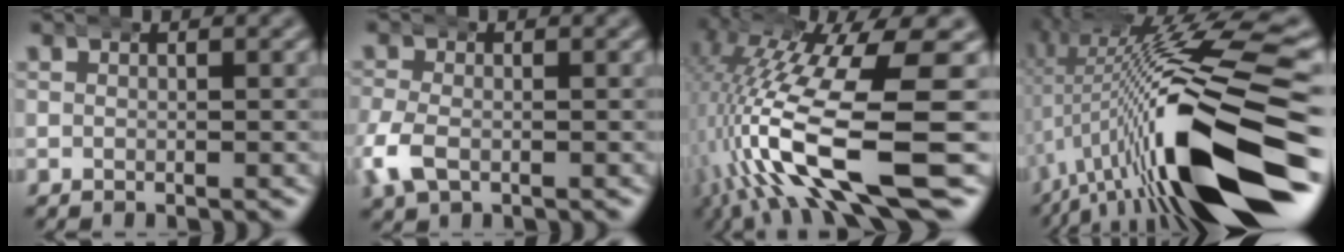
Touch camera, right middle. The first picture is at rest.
{"total": 3.2, "force": [-1.0, 2.3, 2.0], "torque": [-0.066, -0.006, -0.014]}
{"total": 14.2, "force": [-3.6, 5.7, 12.5], "torque": [-0.238, -0.020, -0.042]}
{"total": 15.6, "force": [-0.9, 4.3, 15.0], "torque": [-0.209, 0.029, -0.022]}